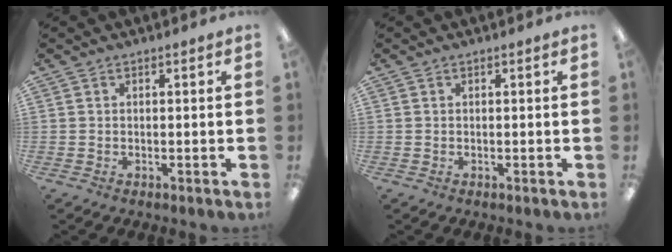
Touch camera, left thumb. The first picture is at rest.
{"total": 0.0}